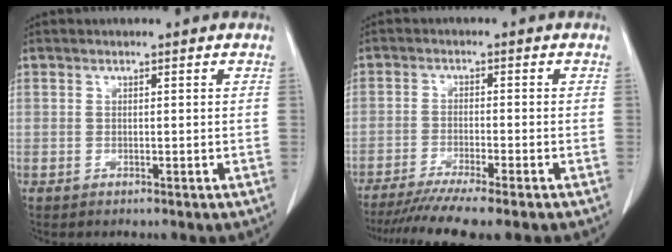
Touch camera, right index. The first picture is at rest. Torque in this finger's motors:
{"motor_torque": [1.23, -0.91, 0.49, 0.15]}